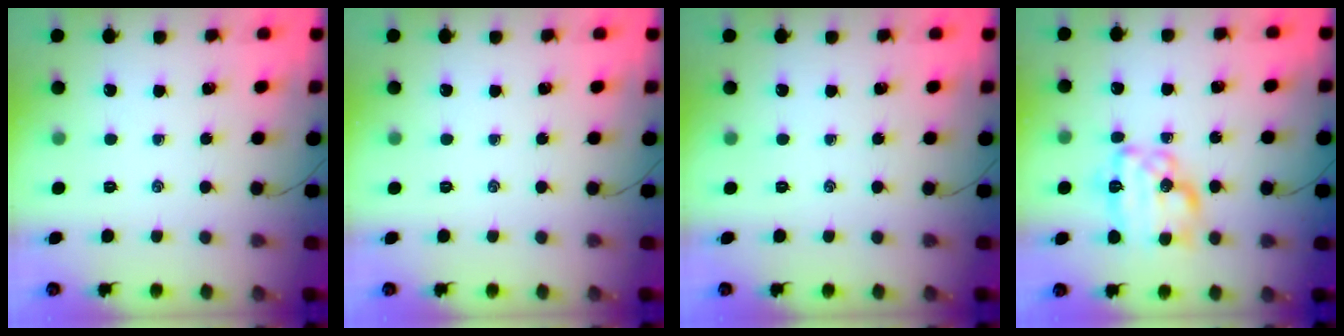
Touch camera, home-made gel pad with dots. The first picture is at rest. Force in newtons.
{"total": 0.0}
{"total": 0.0}
{"total": 14.7, "press": 14.7, "slide": 1.0}